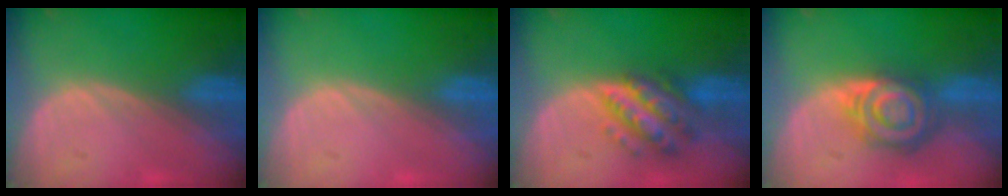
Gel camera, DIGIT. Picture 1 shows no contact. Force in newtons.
{"total": 0.0}
{"total": 7.0, "press": 7.0, "slide": 0.4}
{"total": 7.9, "press": 7.1, "slide": 3.6}